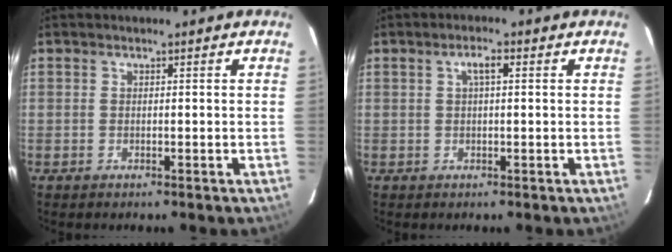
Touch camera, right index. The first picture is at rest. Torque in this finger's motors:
{"motor_torque": [0.14, 0.00, 0.18, 0.05]}